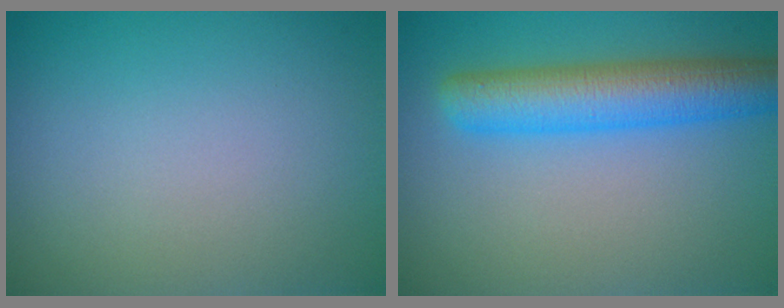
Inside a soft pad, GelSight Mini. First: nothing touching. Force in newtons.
{"total": 6.1, "press": 6.1, "slide": 0.1}